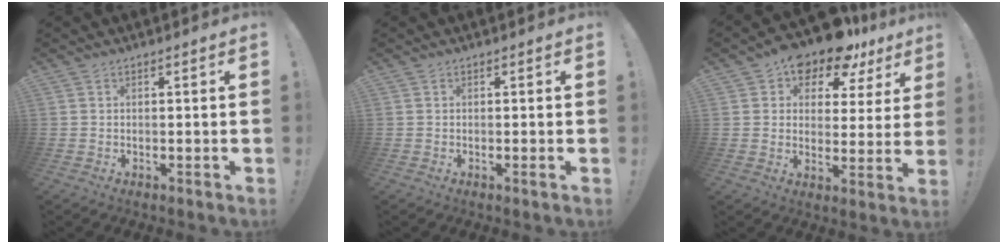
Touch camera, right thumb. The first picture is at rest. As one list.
[{"total": 0.9, "force": [-0.1, -0.2, 0.9], "torque": [-0.015, -0.001, -0.002]}, {"total": 12.2, "force": [9.6, 5.7, 4.8], "torque": [-0.081, -0.074, 0.168]}]